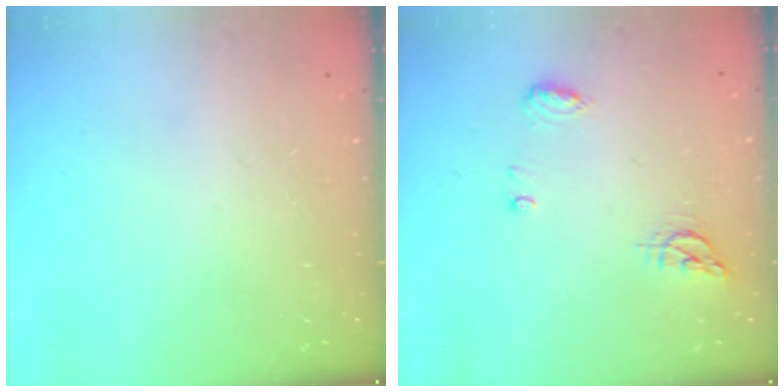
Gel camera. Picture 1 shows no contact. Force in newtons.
{"total": 8.4, "press": 6.9, "slide": 4.9}